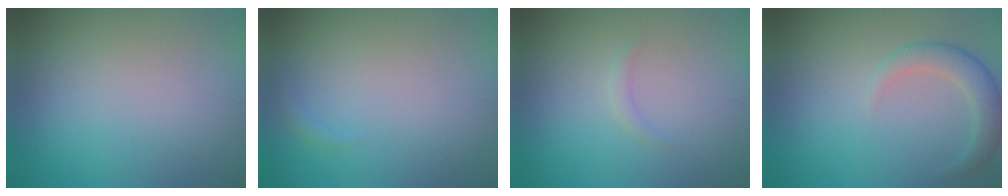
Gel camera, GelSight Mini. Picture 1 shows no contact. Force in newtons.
{"total": 0.5, "press": 0.5, "slide": 0.1}
{"total": 0.7, "press": 0.7, "slide": 0.0}
{"total": 2.7, "press": 2.7, "slide": 0.1}